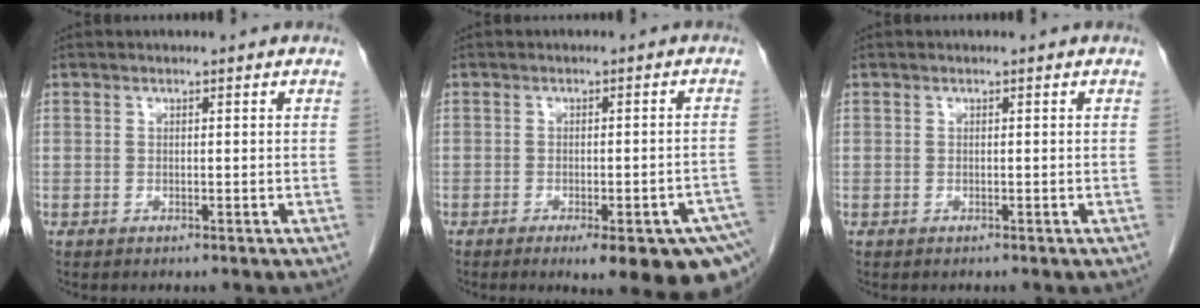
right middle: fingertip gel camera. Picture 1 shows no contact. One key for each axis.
{"total": 14.3, "fx": -9.6, "fy": 2.6, "fz": 10.2, "tx": -0.076, "ty": -0.003, "tz": -0.112}
{"total": 0.0}